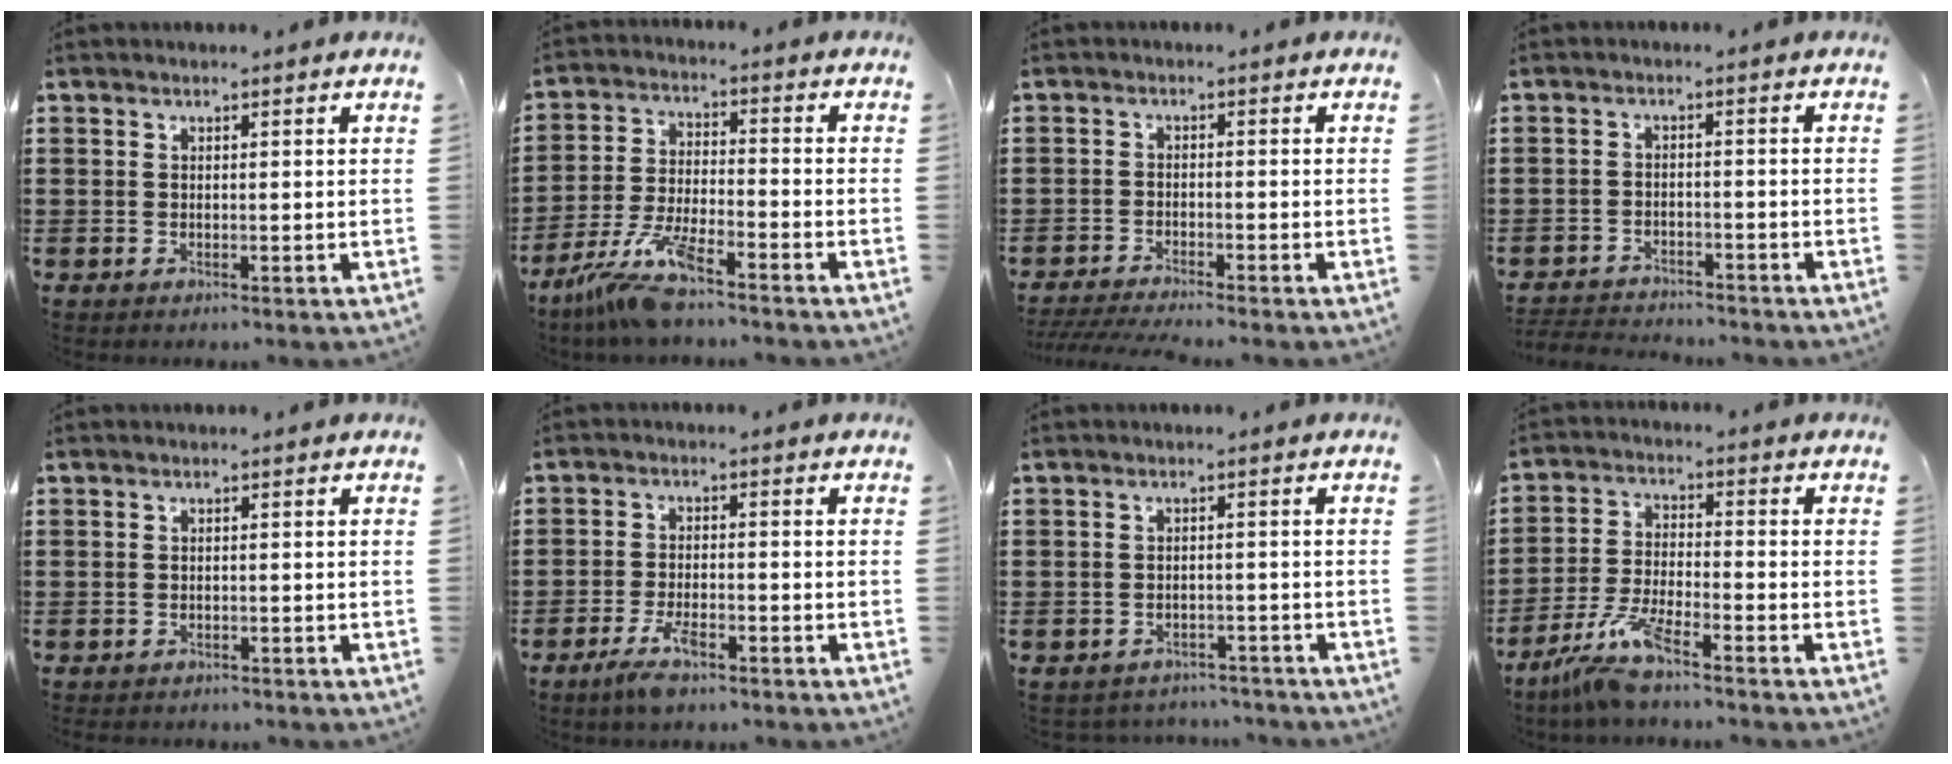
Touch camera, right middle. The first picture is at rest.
{"total": 8.2, "force": [-6.7, 0.4, 4.7], "torque": [-0.112, -0.015, -0.133]}
{"total": 2.6, "force": [-2.4, -0.2, 1.0], "torque": [-0.023, -0.003, -0.050]}
{"total": 2.9, "force": [-2.9, 0.4, 0.0], "torque": [-0.007, -0.003, -0.061]}
{"total": 0.7, "force": [-0.7, 0.2, 0.0], "torque": [-0.002, 0.000, -0.015]}
{"total": 4.7, "force": [-2.9, 1.4, 3.4], "torque": [-0.075, 0.000, -0.057]}
{"total": 2.0, "force": [-2.0, 0.4, -0.1], "torque": [-0.006, -0.001, -0.045]}
{"total": 7.1, "force": [-5.7, 0.5, 4.1], "torque": [-0.099, -0.014, -0.112]}